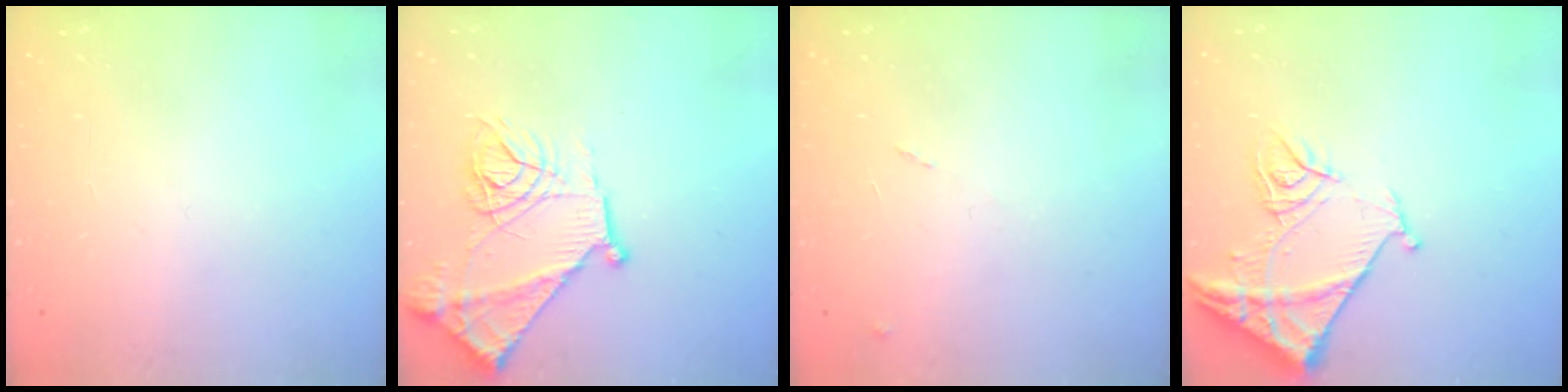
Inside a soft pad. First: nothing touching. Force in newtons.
{"total": 15.5, "press": 15.4, "slide": 1.4}
{"total": 6.8, "press": 6.8, "slide": 0.6}
{"total": 11.7, "press": 11.6, "slide": 1.2}